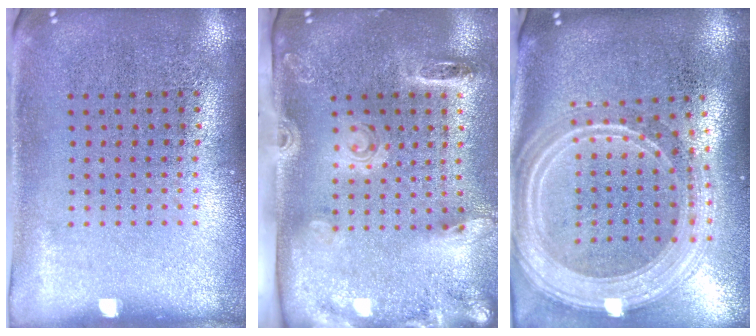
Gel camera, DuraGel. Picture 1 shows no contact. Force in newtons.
{"total": 2.7, "press": 1.9, "slide": 1.9}
{"total": 2.9, "press": 2.3, "slide": 1.7}